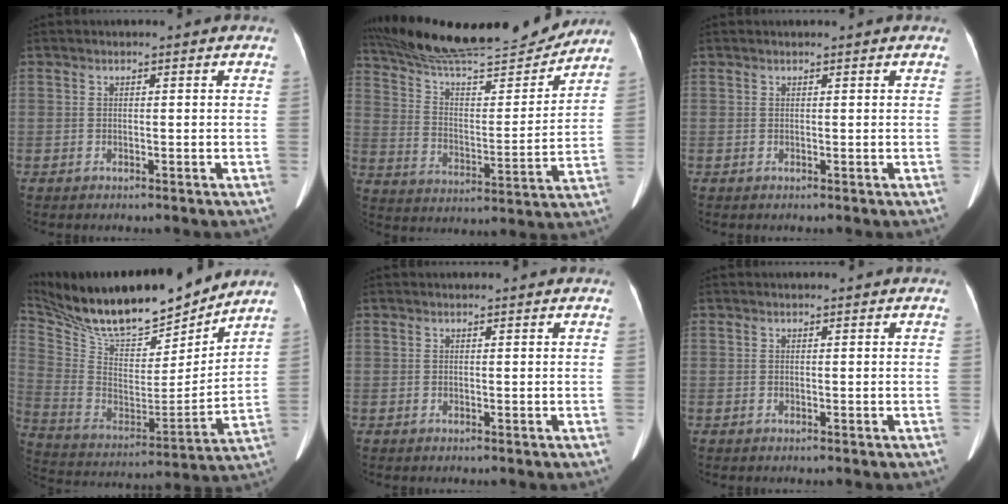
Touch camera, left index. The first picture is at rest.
{"total": 23.5, "force": [21.5, 2.5, 9.1], "torque": [-0.154, -0.017, 0.324]}
{"total": 1.0, "force": [1.0, 0.0, 0.3], "torque": [-0.006, 0.014, 0.016]}
{"total": 24.0, "force": [21.0, 5.2, 10.3], "torque": [-0.202, -0.013, 0.346]}
{"total": 2.2, "force": [2.1, 0.1, 0.6], "torque": [-0.009, 0.017, 0.027]}
{"total": 1.3, "force": [1.2, 0.0, 0.4], "torque": [-0.007, 0.015, 0.020]}